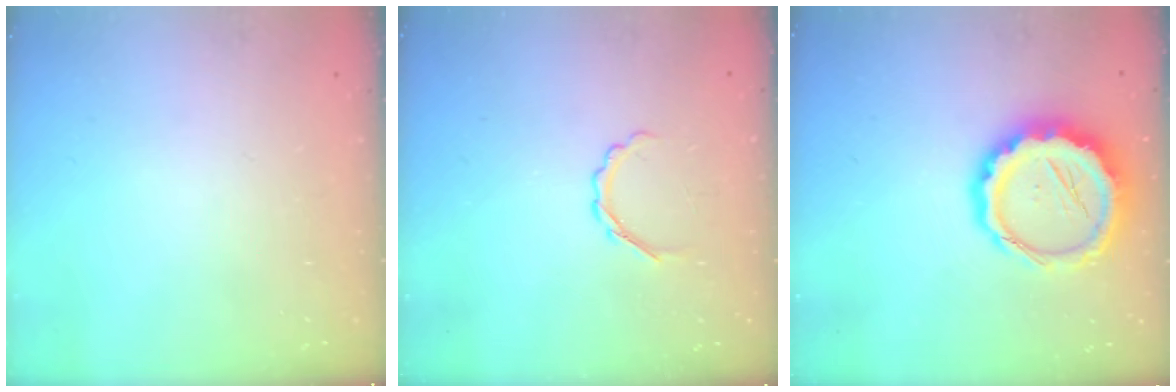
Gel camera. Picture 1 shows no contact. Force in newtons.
{"total": 3.5, "press": 3.4, "slide": 1.0}
{"total": 11.8, "press": 11.4, "slide": 2.8}